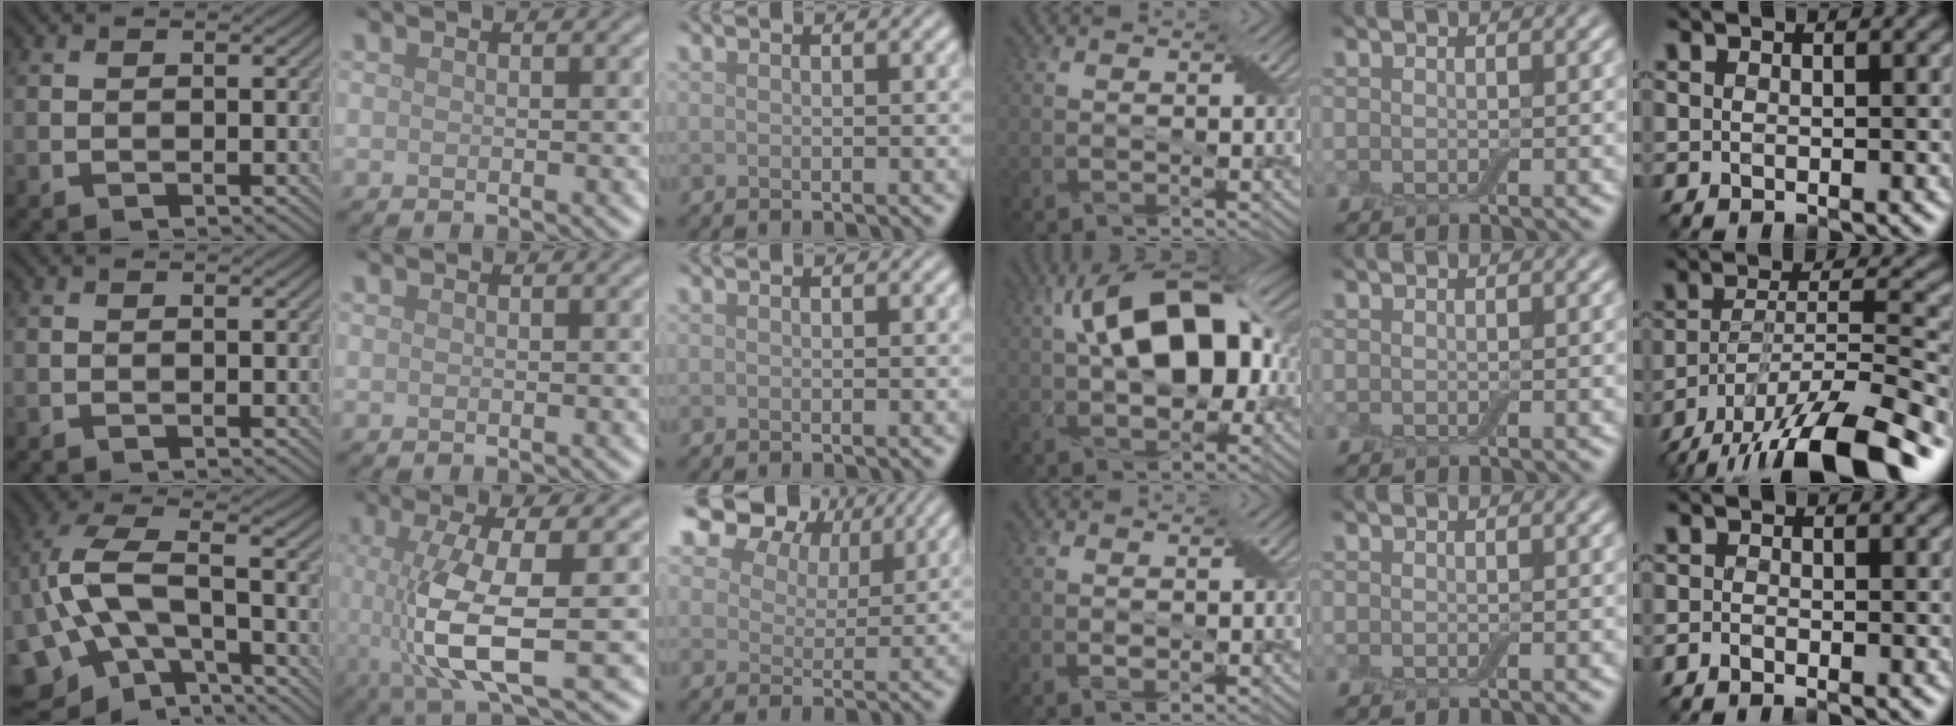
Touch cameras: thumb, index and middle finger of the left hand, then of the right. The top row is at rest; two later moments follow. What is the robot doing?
{"motion": "extract", "object": "airpods case & airpods"}